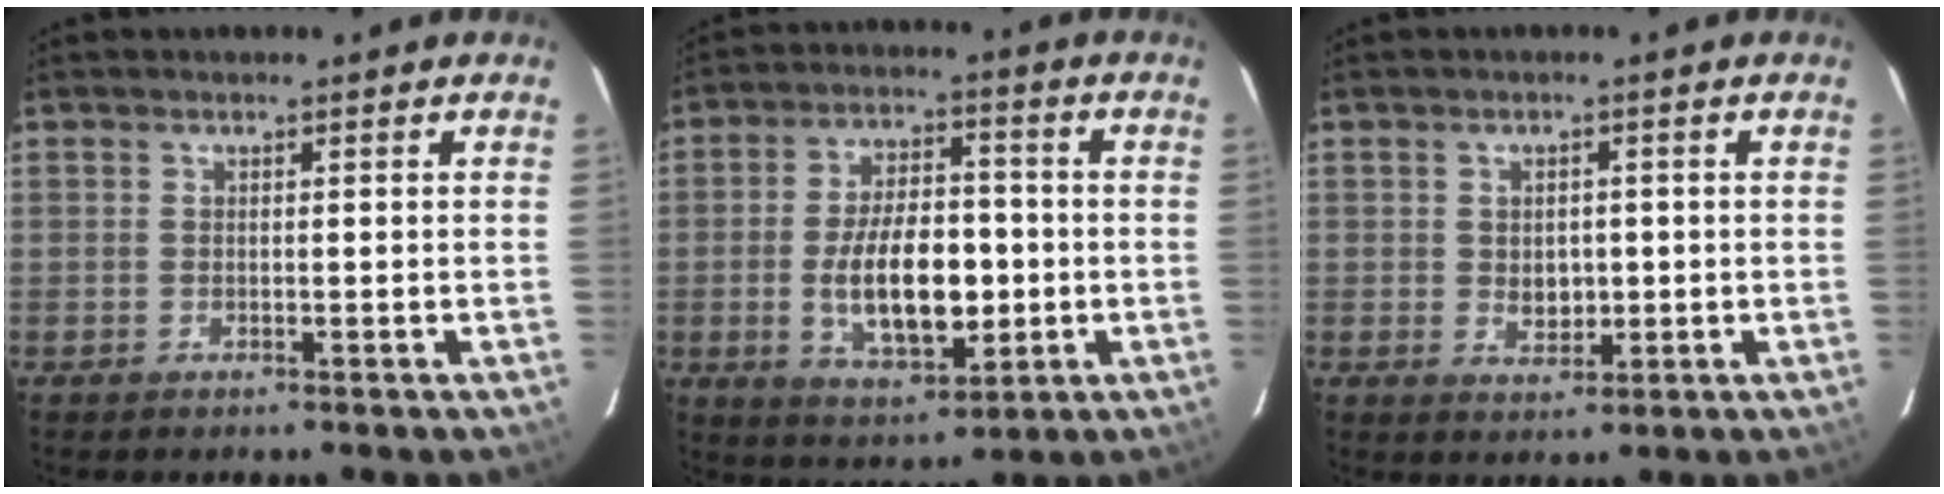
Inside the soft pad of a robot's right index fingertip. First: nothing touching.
{"total": 14.4, "force": [-2.3, 6.9, 12.4], "torque": [-0.230, 0.001, -0.027]}
{"total": 4.1, "force": [-0.2, 3.1, 2.6], "torque": [-0.041, -0.001, 0.002]}